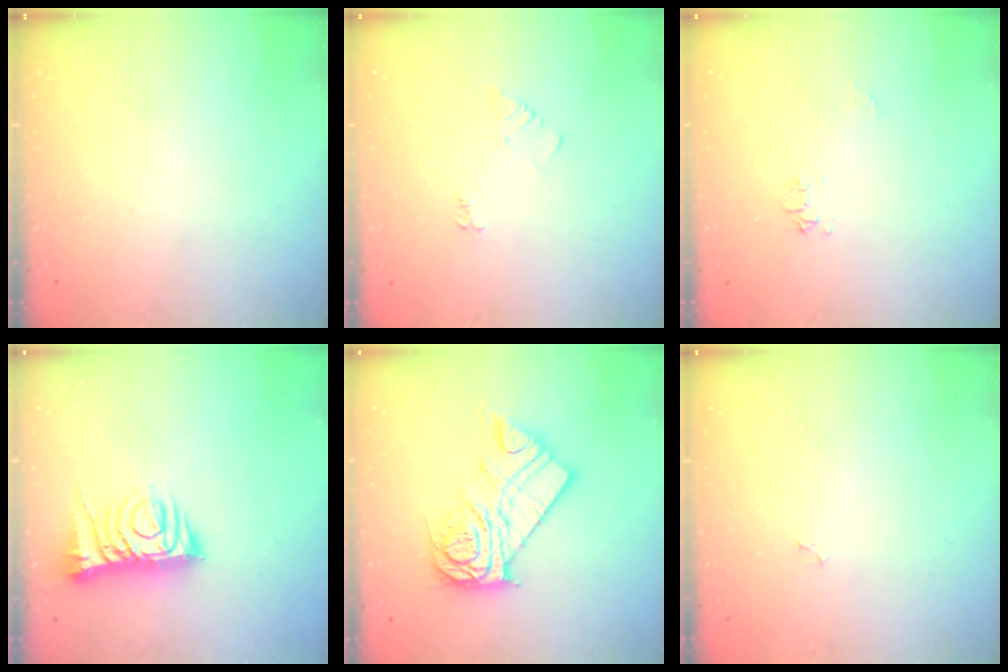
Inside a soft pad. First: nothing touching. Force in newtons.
{"total": 4.0, "press": 3.9, "slide": 0.6}
{"total": 5.5, "press": 5.5, "slide": 0.7}
{"total": 9.0, "press": 8.9, "slide": 1.4}
{"total": 16.1, "press": 16.1, "slide": 1.4}
{"total": 2.3, "press": 2.3, "slide": 0.2}